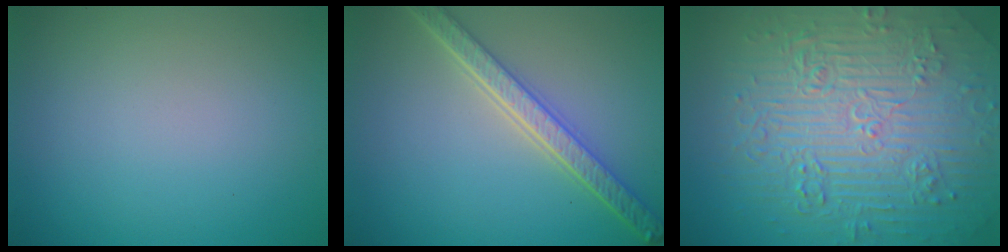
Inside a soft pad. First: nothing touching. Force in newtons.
{"total": 5.2, "press": 4.0, "slide": 3.3}
{"total": 11.0, "press": 7.4, "slide": 8.2}